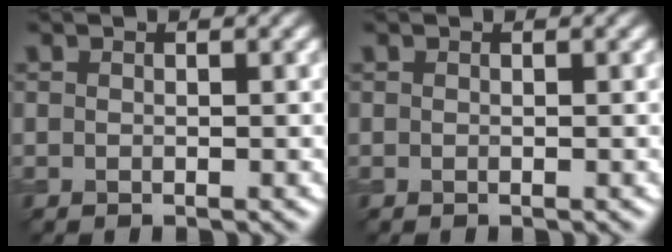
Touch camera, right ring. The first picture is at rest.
{"total": 0.0}